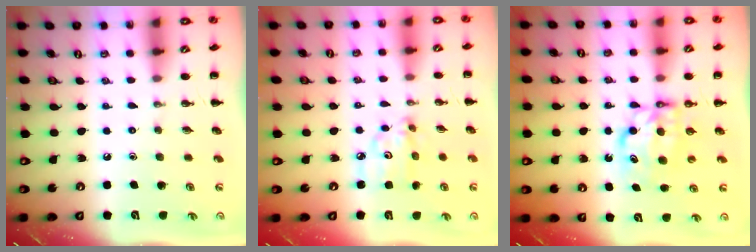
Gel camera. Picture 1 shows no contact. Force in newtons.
{"total": 6.1, "press": 6.1, "slide": 0.5}
{"total": 6.8, "press": 6.7, "slide": 0.5}